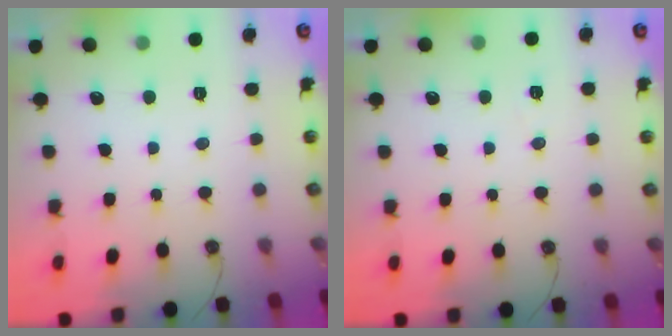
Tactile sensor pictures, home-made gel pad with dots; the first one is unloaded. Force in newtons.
{"total": 5.6, "press": 3.4, "slide": 4.5}